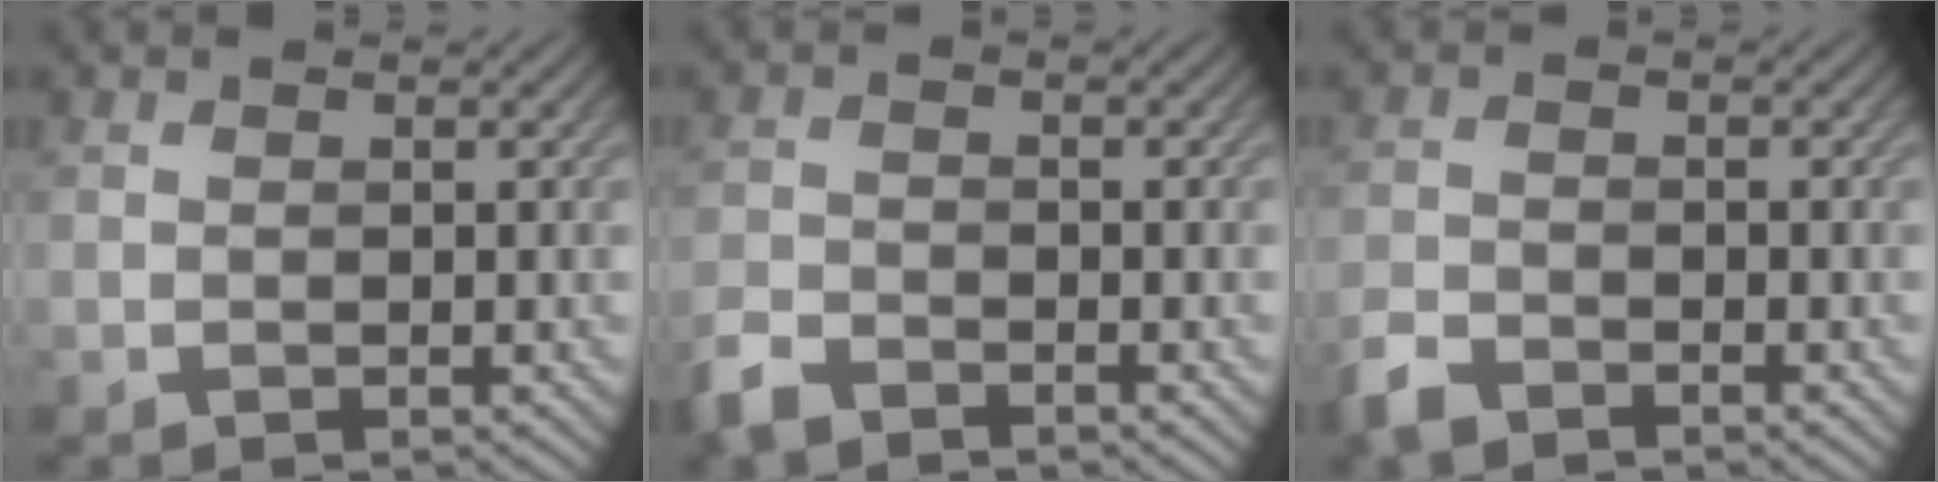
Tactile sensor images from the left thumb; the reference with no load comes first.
{"total": 3.6, "force": [-3.0, 1.2, 1.4], "torque": [-0.033, -0.008, -0.072]}
{"total": 3.2, "force": [-2.8, 1.1, 1.3], "torque": [-0.030, -0.007, -0.066]}